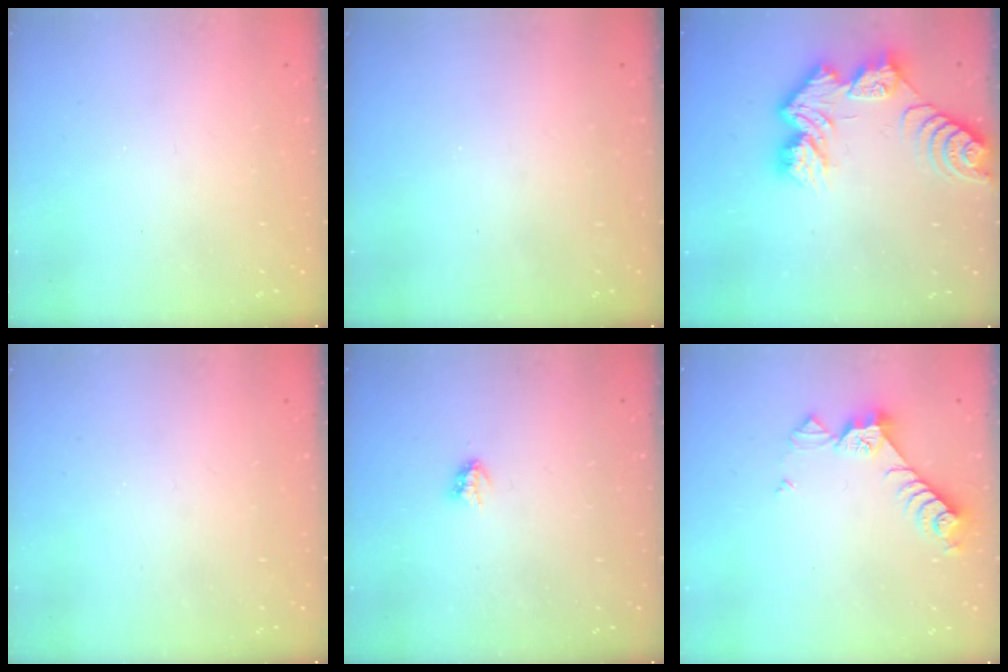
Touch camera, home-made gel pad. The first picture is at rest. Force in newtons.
{"total": 0.0}
{"total": 12.3, "press": 12.2, "slide": 1.0}
{"total": 0.0}
{"total": 2.9, "press": 2.8, "slide": 0.4}
{"total": 8.2, "press": 8.1, "slide": 0.8}